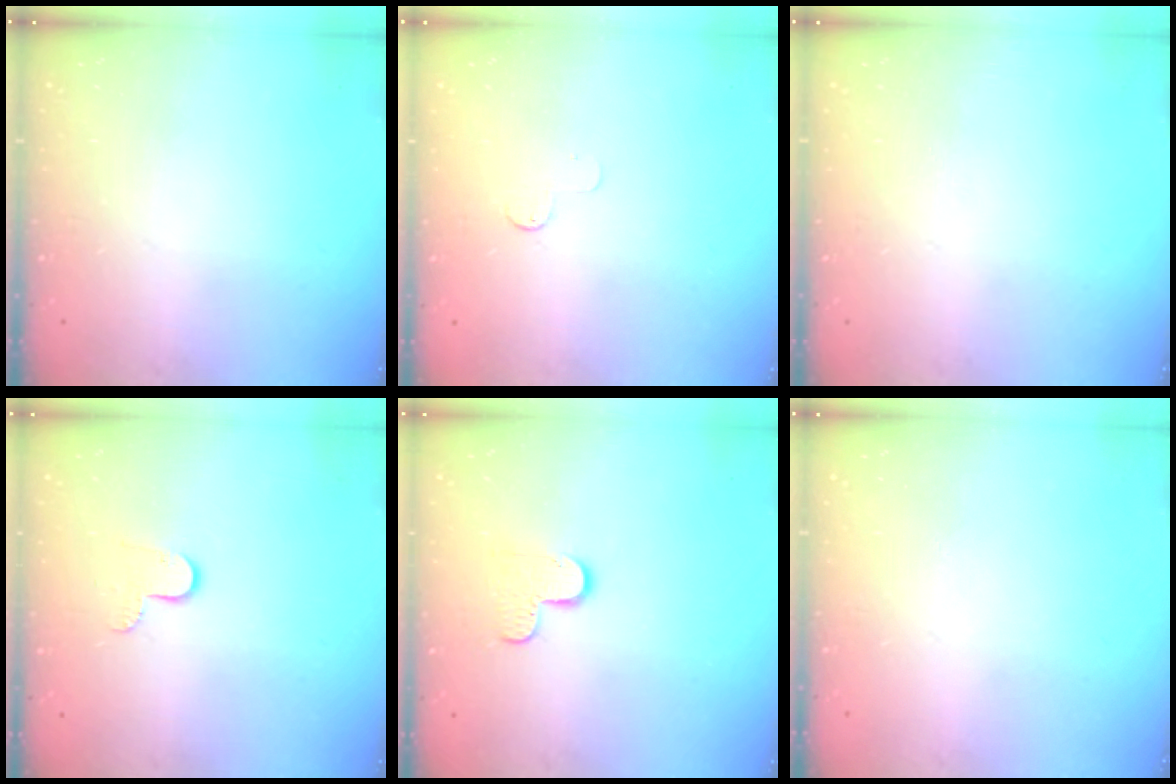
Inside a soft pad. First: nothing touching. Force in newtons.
{"total": 2.6, "press": 2.6, "slide": 0.3}
{"total": 0.0}
{"total": 5.8, "press": 5.8, "slide": 0.5}
{"total": 6.1, "press": 6.1, "slide": 0.4}
{"total": 0.0}